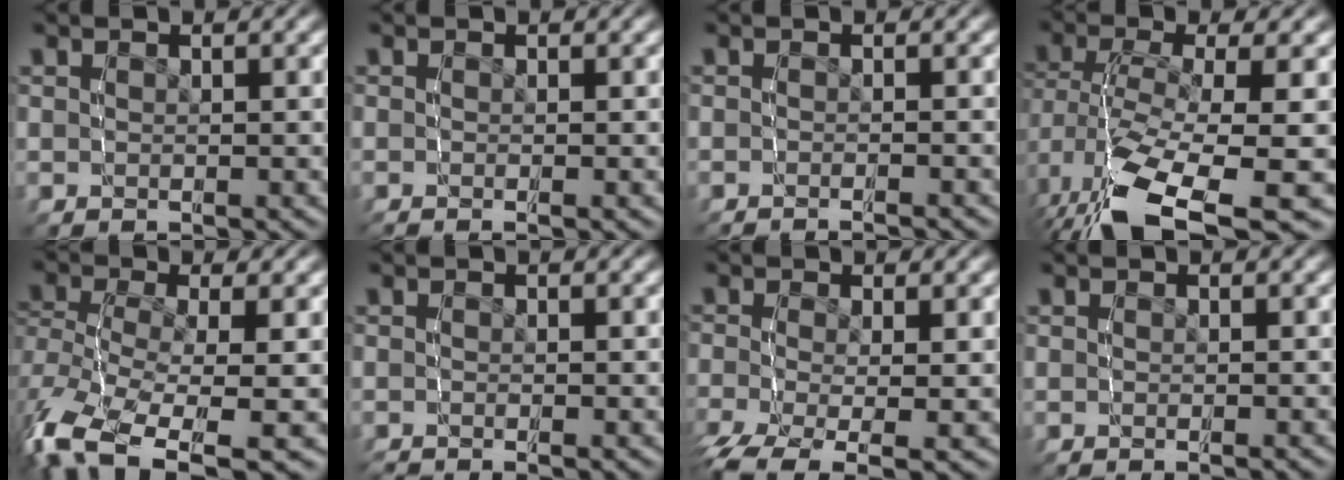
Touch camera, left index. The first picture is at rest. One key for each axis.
{"total": 0.8, "fx": -0.7, "fy": 0.0, "fz": 0.5, "tx": -0.011, "ty": -0.005, "tz": -0.008}
{"total": 1.9, "fx": -1.9, "fy": 0.2, "fz": 0.4, "tx": -0.011, "ty": -0.007, "tz": -0.028}
{"total": 9.6, "fx": -5.8, "fy": 3.3, "fz": 6.9, "tx": -0.150, "ty": -0.043, "tz": -0.063}
{"total": 9.9, "fx": -7.3, "fy": 3.7, "fz": 5.5, "tx": -0.140, "ty": -0.065, "tz": -0.084}
{"total": 1.2, "fx": -1.1, "fy": 0.2, "fz": 0.3, "tx": -0.011, "ty": -0.008, "tz": -0.015}
{"total": 6.1, "fx": -3.9, "fy": 2.4, "fz": 4.1, "tx": -0.094, "ty": -0.043, "tz": -0.041}
{"total": 0.7, "fx": -0.6, "fy": -0.1, "fz": 0.3, "tx": -0.005, "ty": 0.001, "tz": -0.010}